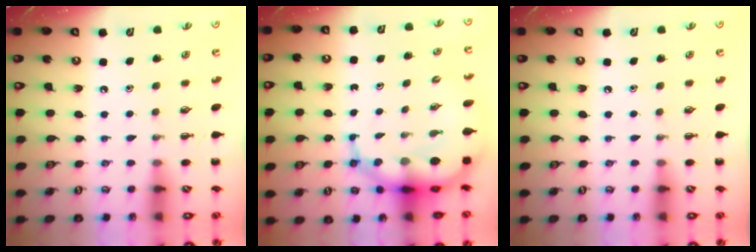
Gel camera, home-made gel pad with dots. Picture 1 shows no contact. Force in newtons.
{"total": 11.7, "press": 11.3, "slide": 3.2}
{"total": 0.0}